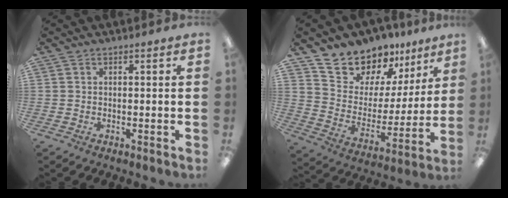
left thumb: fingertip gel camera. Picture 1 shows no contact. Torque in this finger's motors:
{"motor_torque": [1.77, 1.81, 1.31, -1.47, 0.15]}